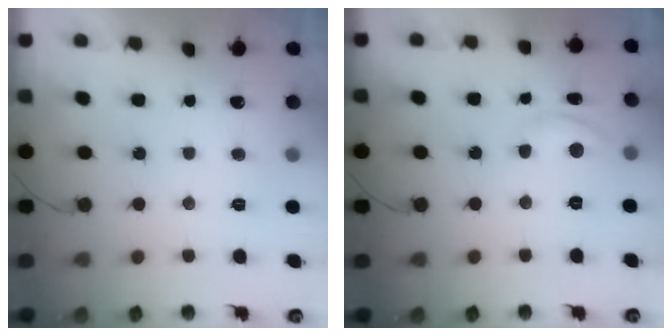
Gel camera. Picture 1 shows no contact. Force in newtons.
{"total": 7.2, "press": 7.2, "slide": 0.3}